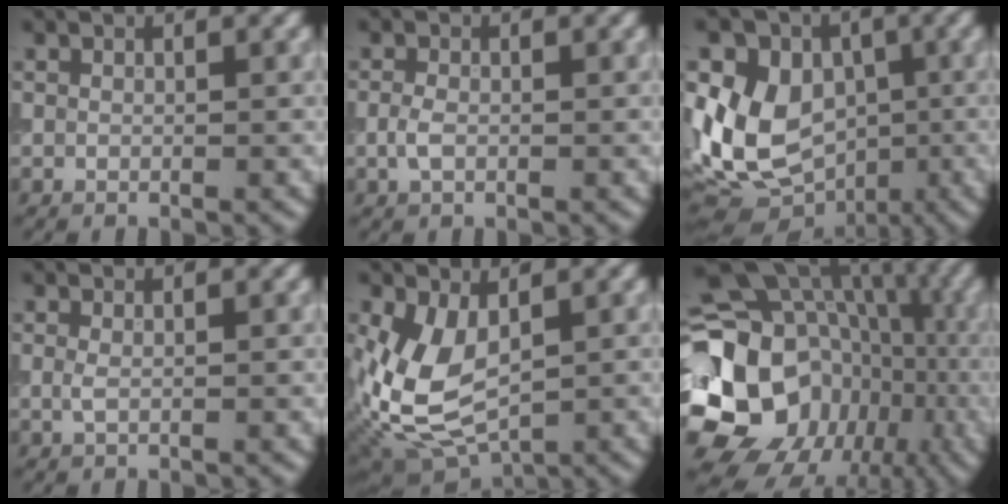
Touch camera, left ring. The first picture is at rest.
{"total": 1.4, "force": [-0.3, 0.9, 1.1], "torque": [-0.025, 0.001, -0.009]}
{"total": 12.6, "force": [-0.3, 9.6, 8.2], "torque": [-0.152, 0.010, -0.012]}
{"total": 0.7, "force": [0.1, 0.2, 0.7], "torque": [-0.016, -0.001, 0.002]}
{"total": 7.4, "force": [0.6, 4.4, 6.0], "torque": [-0.145, -0.005, 0.012]}
{"total": 18.8, "force": [-3.2, 16.1, 9.2], "torque": [-0.170, 0.010, -0.070]}